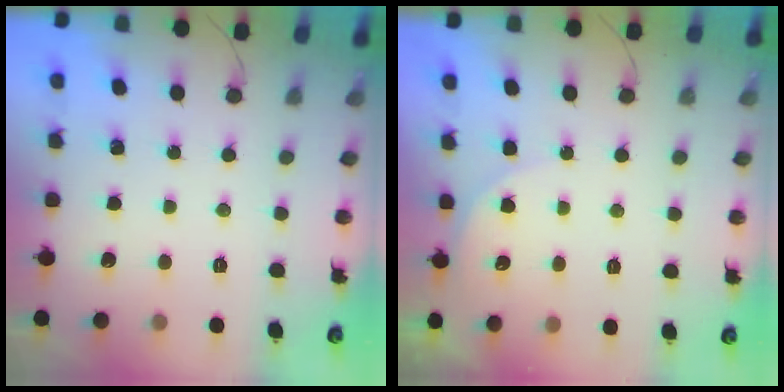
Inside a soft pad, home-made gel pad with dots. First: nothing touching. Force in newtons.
{"total": 4.4, "press": 4.4, "slide": 0.4}